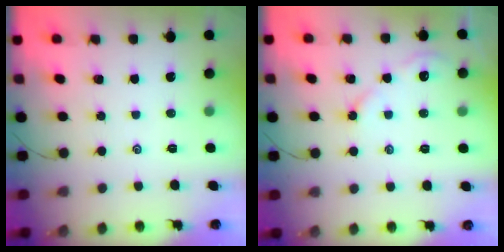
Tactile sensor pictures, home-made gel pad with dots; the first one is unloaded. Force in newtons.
{"total": 4.5, "press": 4.5, "slide": 0.7}